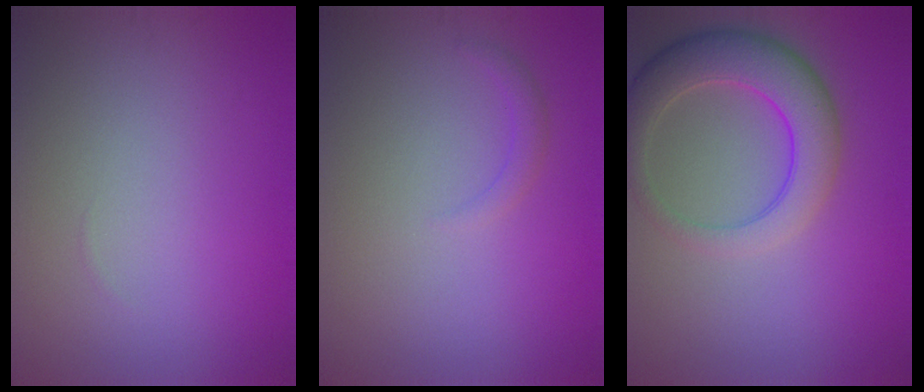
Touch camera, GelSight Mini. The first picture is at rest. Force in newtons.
{"total": 1.0, "press": 1.0, "slide": 0.0}
{"total": 5.8, "press": 5.8, "slide": 0.2}